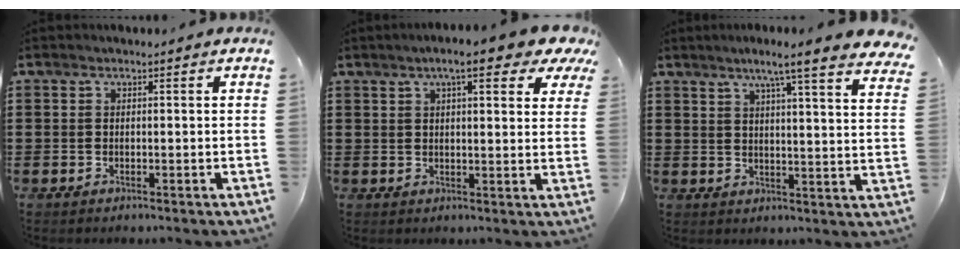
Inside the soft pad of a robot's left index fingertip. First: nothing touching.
{"total": 7.9, "force": [5.4, 1.6, 5.5], "torque": [-0.090, -0.009, 0.087]}
{"total": 6.6, "force": [5.2, -0.9, 4.1], "torque": [-0.089, -0.027, 0.081]}